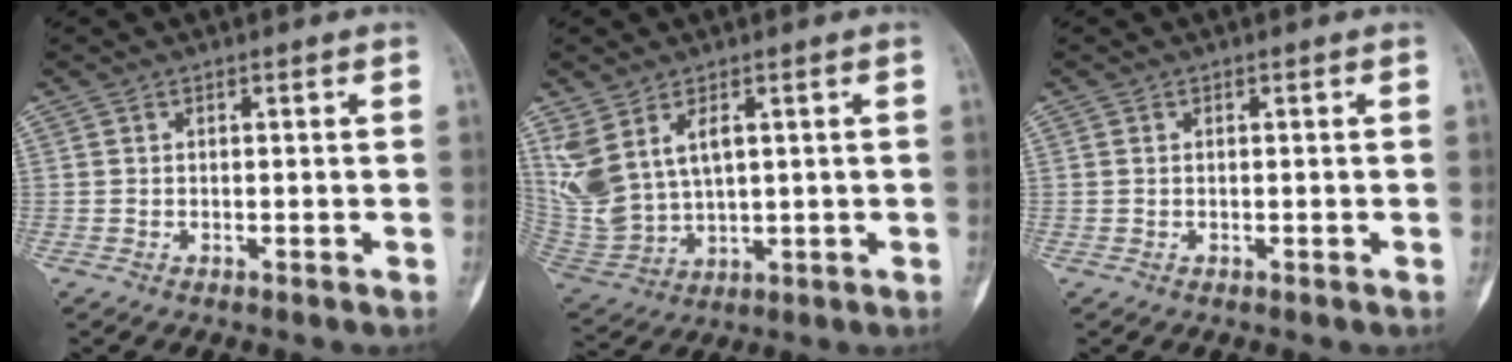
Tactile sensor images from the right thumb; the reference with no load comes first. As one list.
[{"total": 11.5, "force": [4.4, 6.8, 8.2], "torque": [-0.170, -0.014, 0.111]}, {"total": 0.0}]